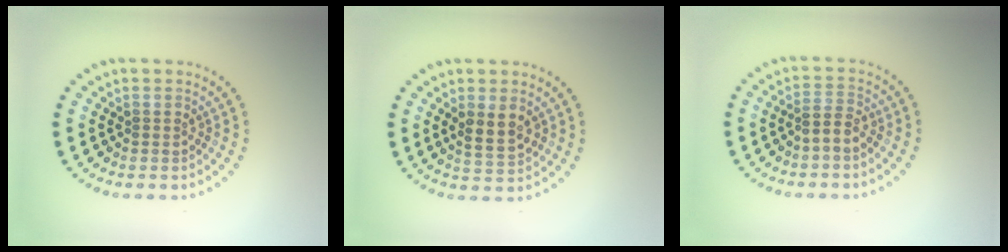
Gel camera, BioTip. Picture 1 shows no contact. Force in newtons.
{"total": 2.6, "press": 2.5, "slide": 0.7}
{"total": 1.7, "press": 1.5, "slide": 0.9}